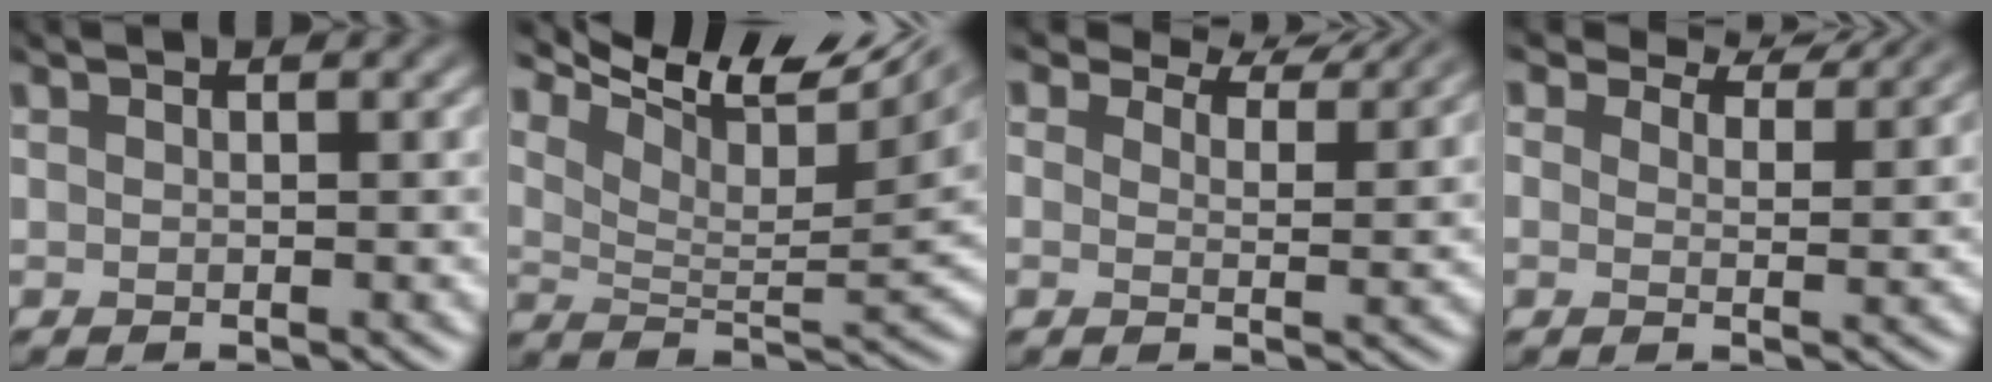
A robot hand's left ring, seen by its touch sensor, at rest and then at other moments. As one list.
[{"total": 10.2, "force": [5.2, 4.4, 7.6], "torque": [-0.137, 0.016, 0.094]}, {"total": 4.3, "force": [4.2, 0.8, 0.4], "torque": [-0.036, -0.008, 0.057]}, {"total": 3.8, "force": [3.8, 0.4, 0.0], "torque": [-0.030, -0.008, 0.051]}]